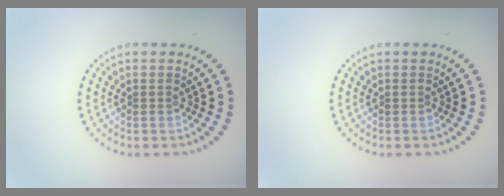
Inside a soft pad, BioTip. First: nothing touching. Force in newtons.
{"total": 0.0}